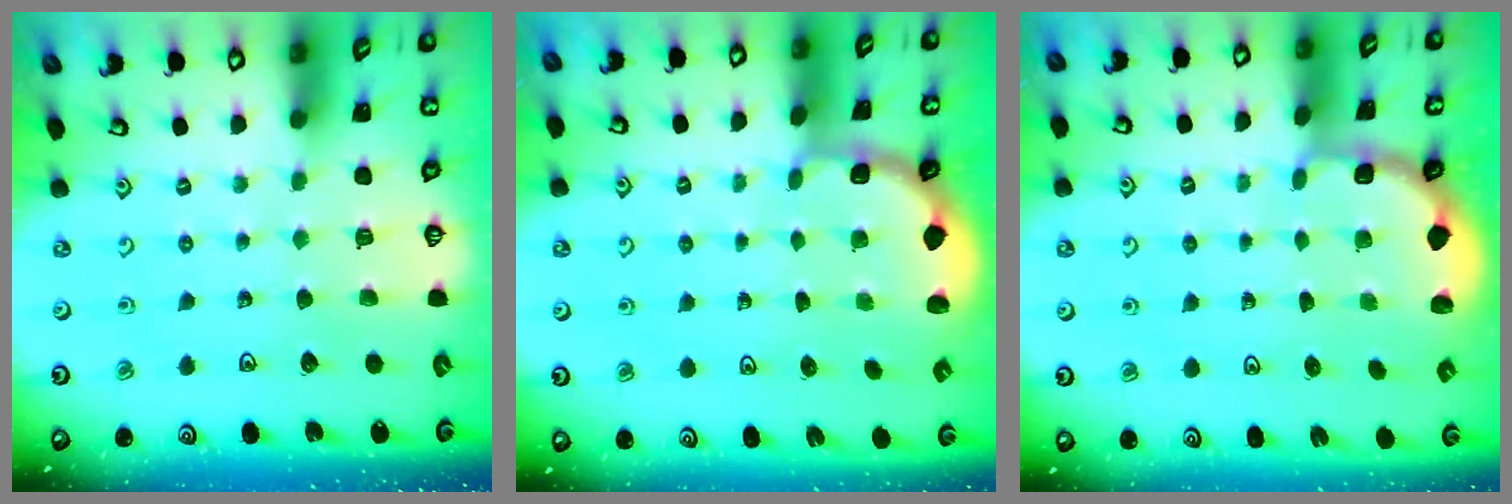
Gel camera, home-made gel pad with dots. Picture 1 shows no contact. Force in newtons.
{"total": 1.9, "press": 1.8, "slide": 0.7}
{"total": 1.8, "press": 1.6, "slide": 0.8}